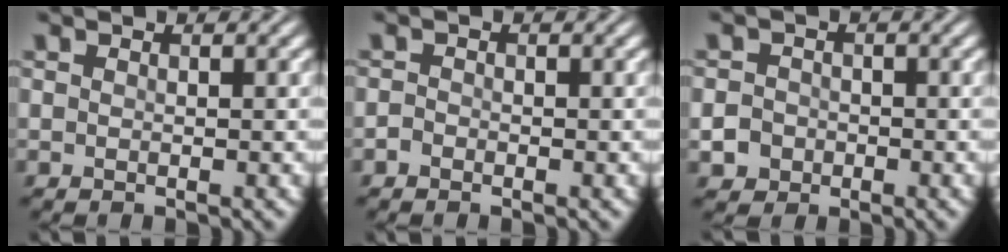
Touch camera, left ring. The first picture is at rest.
{"total": 1.2, "force": [-1.1, 0.3, 0.0], "torque": [0.002, 0.005, -0.015]}
{"total": 2.4, "force": [-1.4, 1.9, 0.3], "torque": [0.006, 0.006, -0.019]}